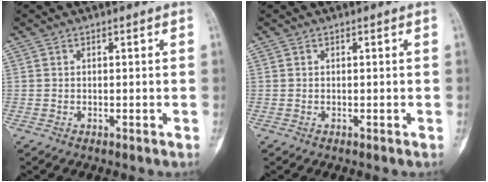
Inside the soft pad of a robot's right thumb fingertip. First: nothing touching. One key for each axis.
{"total": 0.0}